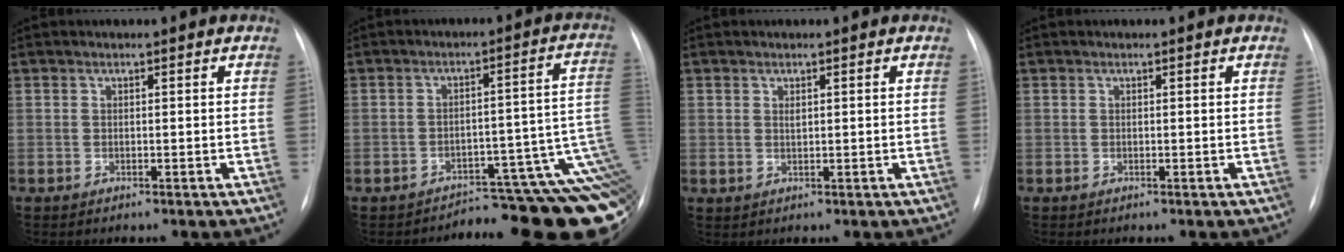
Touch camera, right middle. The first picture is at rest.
{"total": 13.0, "force": [-9.1, 3.1, 8.8], "torque": [-0.017, 0.074, -0.093]}
{"total": 0.7, "force": [0.5, 0.2, 0.5], "torque": [-0.009, 0.003, 0.012]}
{"total": 0.0}